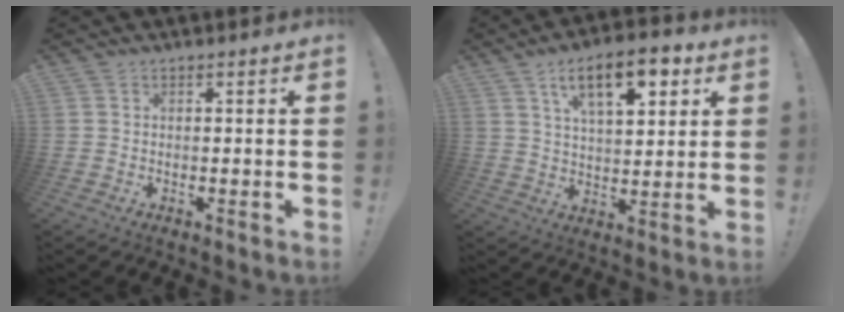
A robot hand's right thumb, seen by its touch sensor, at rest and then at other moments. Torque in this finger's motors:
{"motor_torque": [0.65, 0.72, 0.98, 1.03, 0.23]}